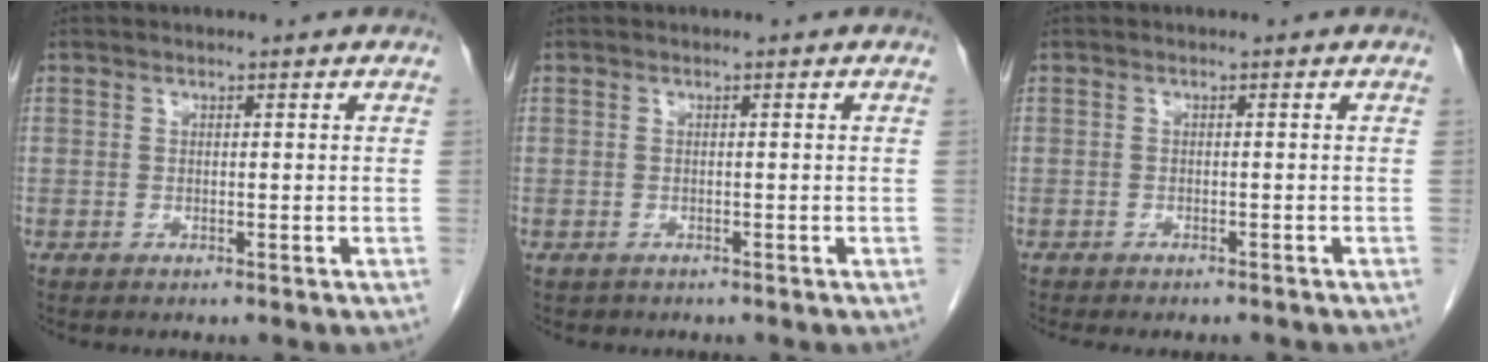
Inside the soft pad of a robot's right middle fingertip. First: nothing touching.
{"total": 0.8, "force": [-0.6, 0.5, 0.0], "torque": [-0.013, 0.001, -0.010]}
{"total": 6.3, "force": [-5.6, 1.6, 2.4], "torque": [-0.024, -0.004, -0.070]}